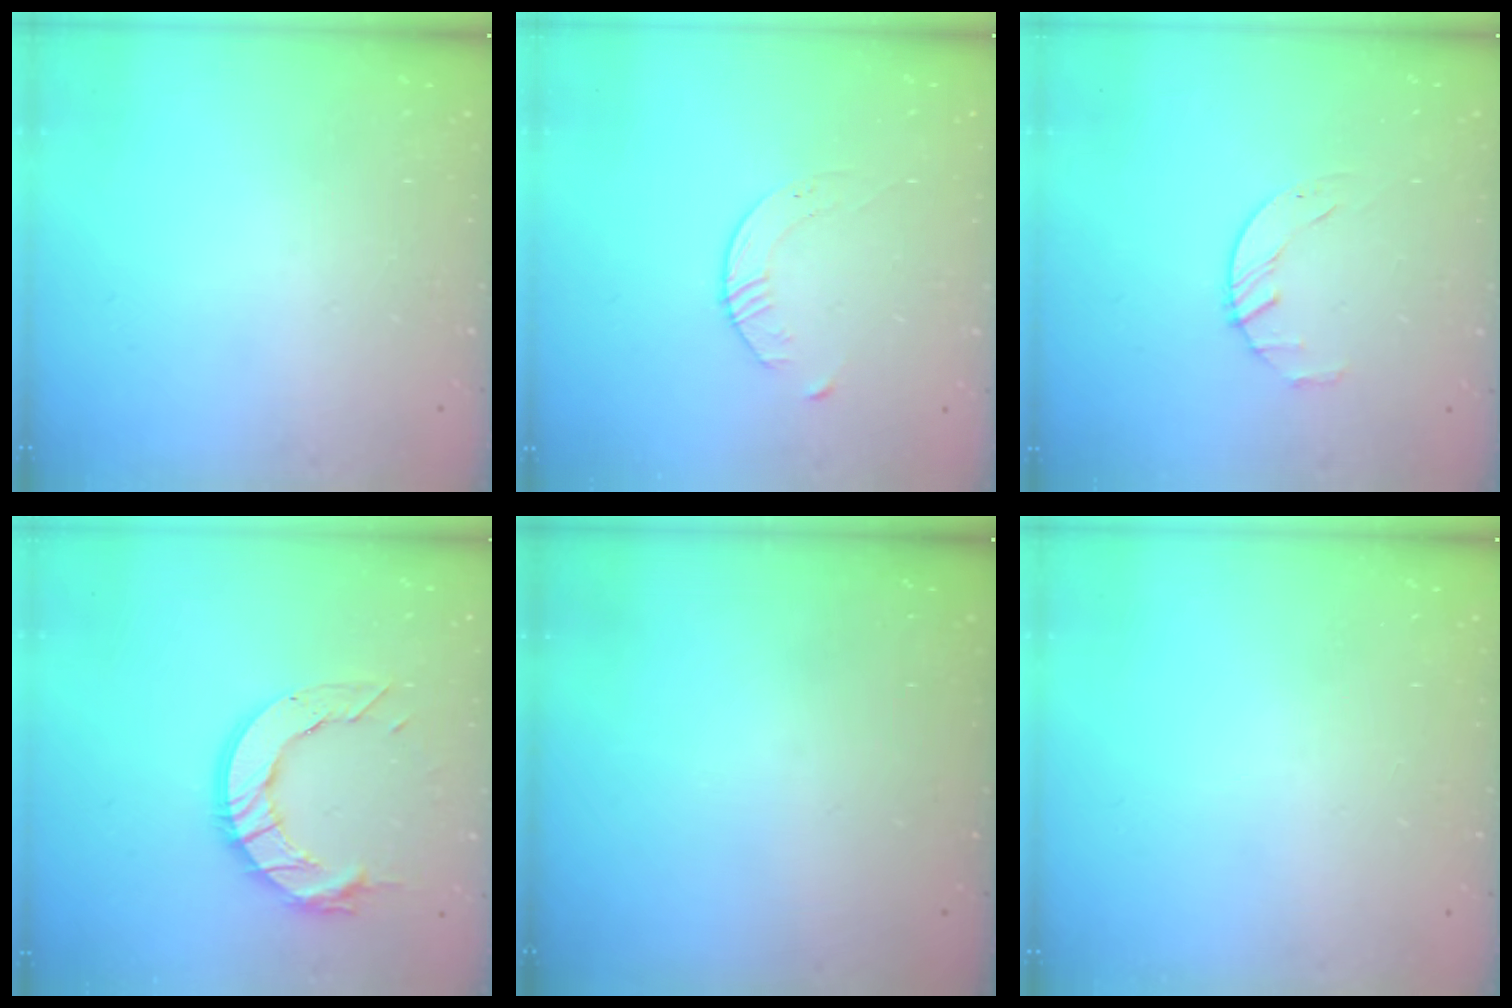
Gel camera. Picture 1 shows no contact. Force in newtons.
{"total": 3.9, "press": 3.9, "slide": 0.4}
{"total": 2.1, "press": 2.1, "slide": 0.3}
{"total": 13.0, "press": 12.9, "slide": 1.2}
{"total": 0.0}
{"total": 0.0}